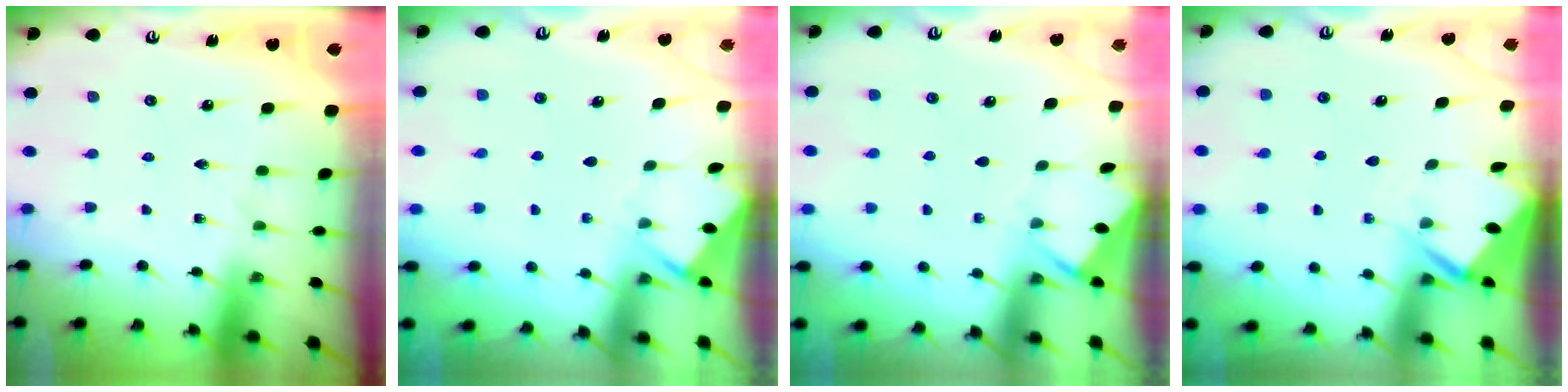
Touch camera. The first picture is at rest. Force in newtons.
{"total": 2.9, "press": 2.9, "slide": 0.3}
{"total": 2.9, "press": 2.9, "slide": 0.3}
{"total": 3.5, "press": 3.5, "slide": 0.4}